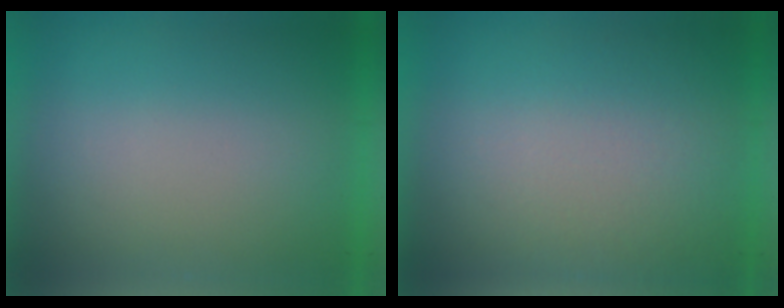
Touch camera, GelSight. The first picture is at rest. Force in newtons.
{"total": 2.7}